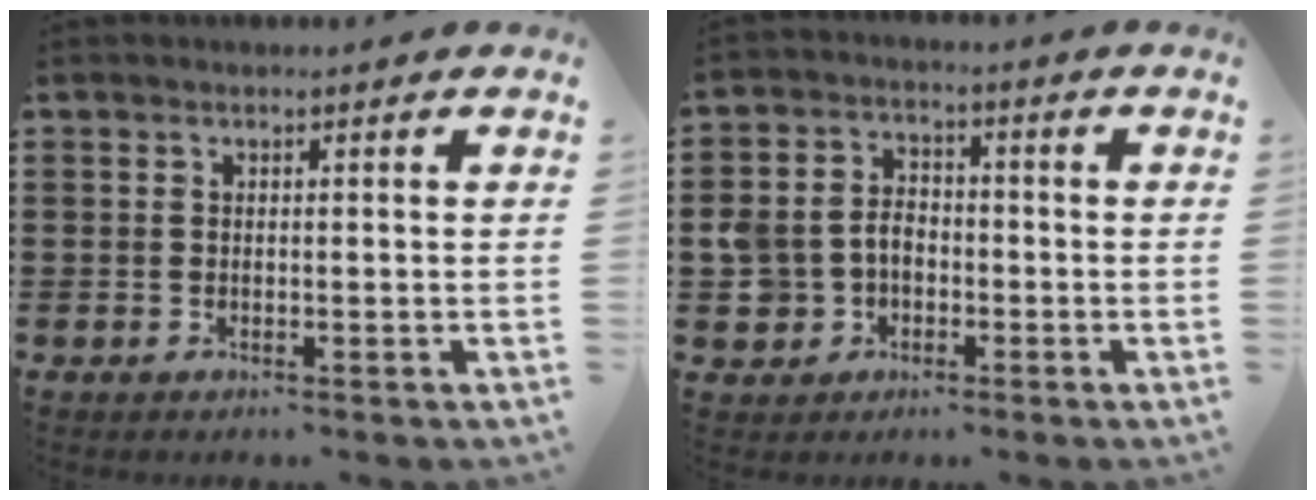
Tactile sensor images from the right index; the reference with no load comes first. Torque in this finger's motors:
{"motor_torque": [0.25, -0.05, 0.18, 0.09]}